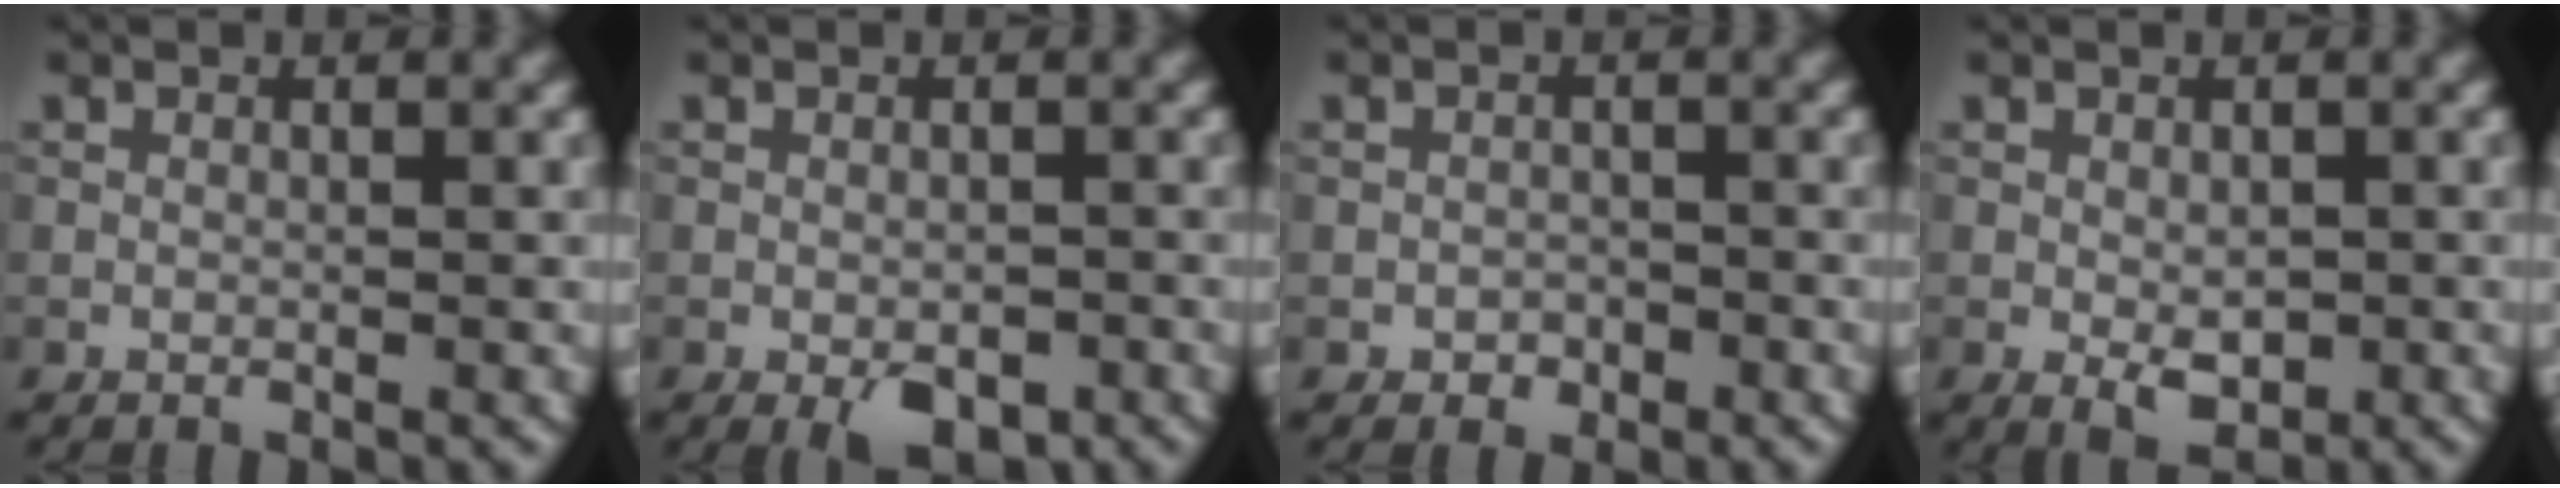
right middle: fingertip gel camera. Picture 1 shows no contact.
{"total": 3.1, "force": [-1.5, 1.5, 2.3], "torque": [-0.034, -0.007, -0.019]}
{"total": 1.3, "force": [-0.7, 1.0, 0.4], "torque": [-0.001, 0.000, -0.013]}
{"total": 2.8, "force": [-0.6, 1.5, 2.2], "torque": [-0.035, -0.008, -0.006]}